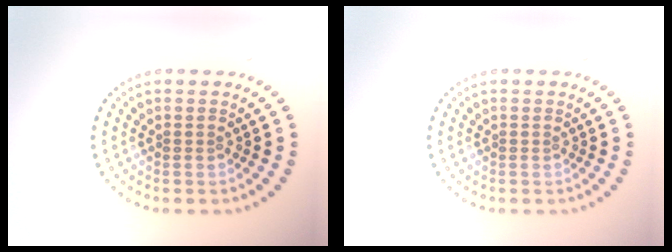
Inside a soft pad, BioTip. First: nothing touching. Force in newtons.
{"total": 0.0}